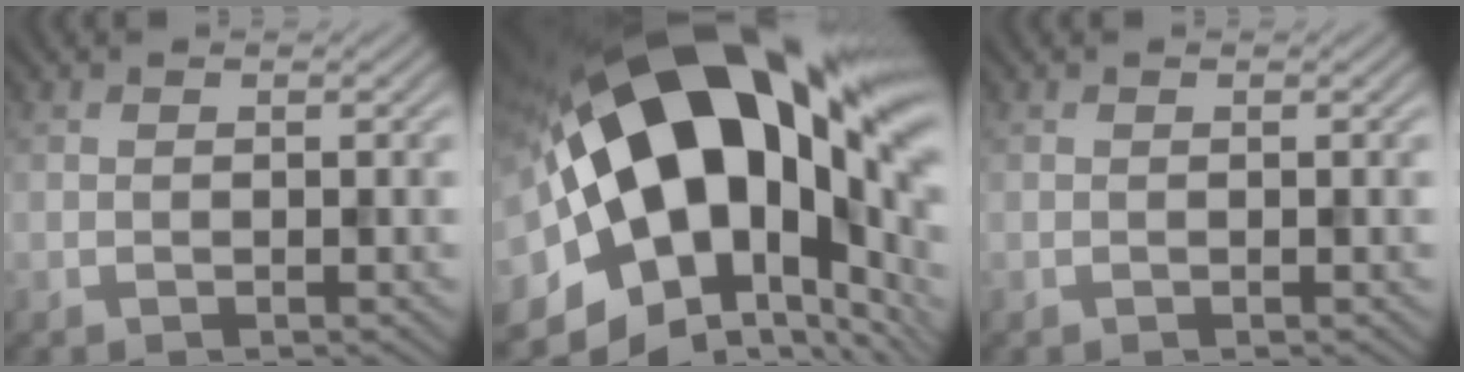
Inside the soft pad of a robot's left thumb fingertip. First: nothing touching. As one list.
[{"total": 23.5, "force": [2.6, 13.1, 19.4], "torque": [-0.372, -0.038, 0.055]}, {"total": 0.0}]